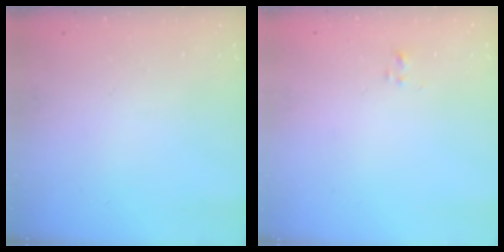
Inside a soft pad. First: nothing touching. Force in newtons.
{"total": 1.8, "press": 1.7, "slide": 0.3}